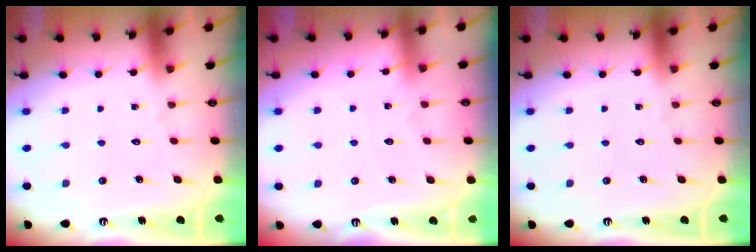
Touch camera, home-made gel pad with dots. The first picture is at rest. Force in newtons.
{"total": 2.4, "press": 2.4, "slide": 0.4}
{"total": 0.0}